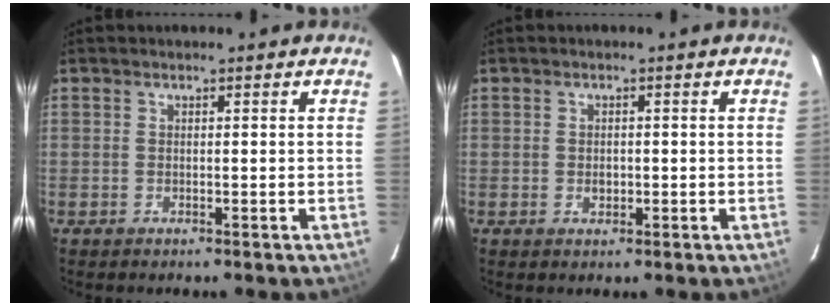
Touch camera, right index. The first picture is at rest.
{"total": 1.8, "force": [-0.3, 1.5, 0.9], "torque": [-0.016, 0.002, -0.005]}